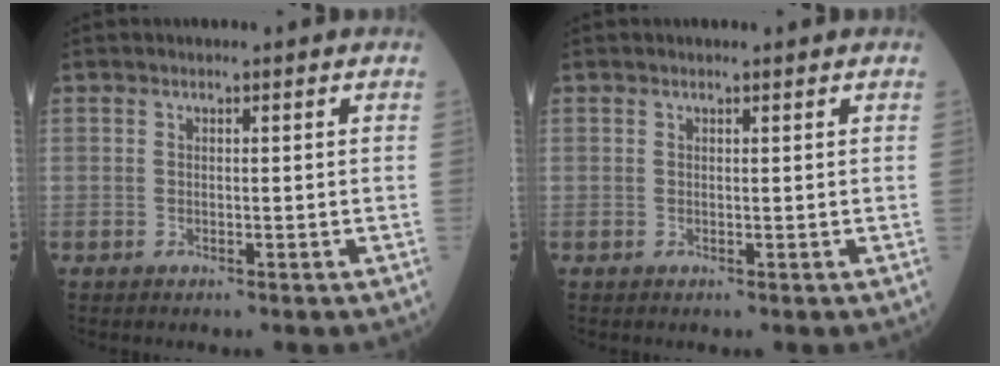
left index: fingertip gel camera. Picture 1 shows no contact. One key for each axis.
{"total": 0.7, "fx": 0.6, "fy": 0.0, "fz": 0.3, "tx": -0.011, "ty": 0.003, "tz": 0.010}